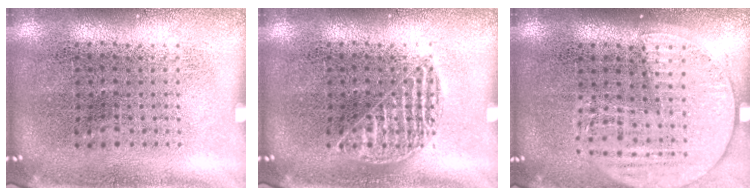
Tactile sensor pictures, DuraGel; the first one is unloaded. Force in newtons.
{"total": 1.2, "press": 1.2, "slide": 0.2}
{"total": 1.5, "press": 1.3, "slide": 0.7}